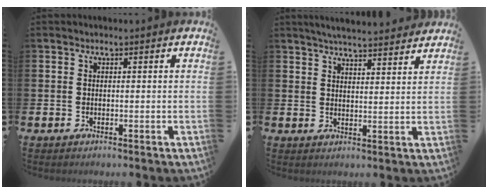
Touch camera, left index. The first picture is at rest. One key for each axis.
{"total": 4.9, "fx": 4.8, "fy": 0.1, "fz": 0.9, "tx": -0.020, "ty": -0.027, "tz": 0.085}